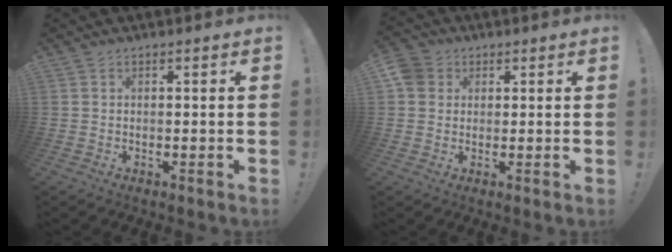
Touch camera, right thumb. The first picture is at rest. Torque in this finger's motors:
{"motor_torque": [0.14, 0.50, 0.21, -0.21, -0.02]}